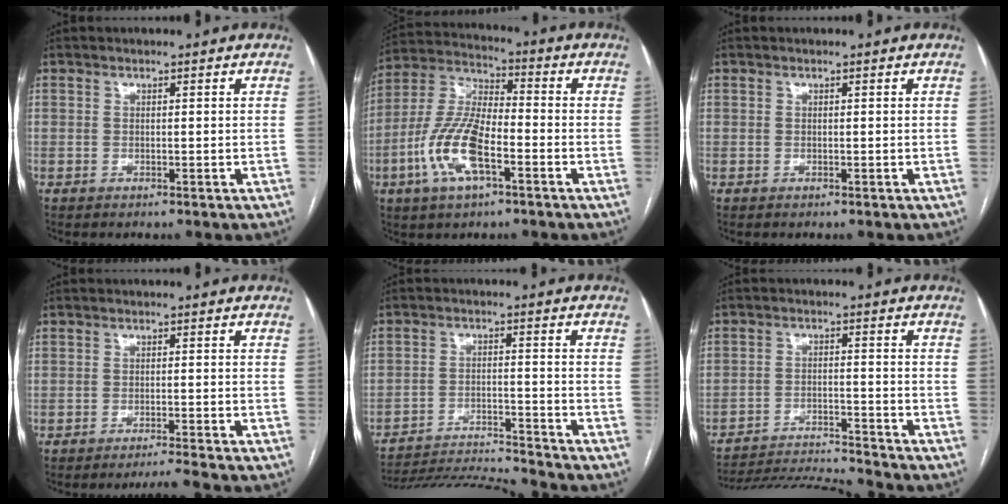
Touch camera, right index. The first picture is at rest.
{"total": 13.1, "force": [-4.8, 4.5, 11.4], "torque": [-0.249, 0.004, -0.092]}
{"total": 0.0}
{"total": 3.4, "force": [-2.9, -1.7, 0.6], "torque": [-0.009, -0.009, -0.047]}
{"total": 10.6, "force": [-10.5, -1.7, 0.9], "torque": [-0.009, -0.002, -0.182]}
{"total": 10.4, "force": [-10.2, -1.5, 0.9], "torque": [-0.010, -0.002, -0.177]}